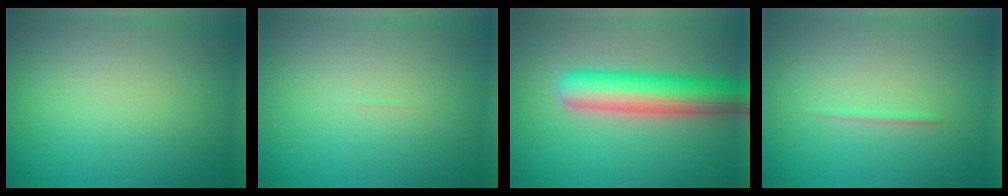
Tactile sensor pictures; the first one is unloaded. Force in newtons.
{"total": 0.0}
{"total": 7.8, "press": 7.8, "slide": 0.3}
{"total": 0.6, "press": 0.6, "slide": 0.0}